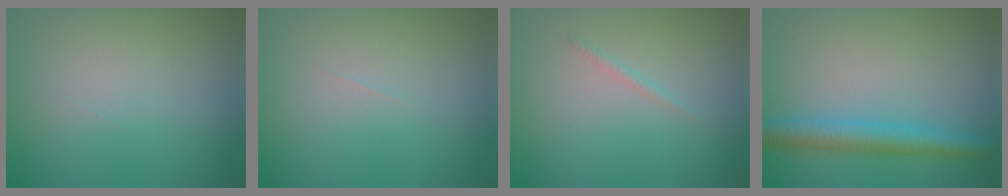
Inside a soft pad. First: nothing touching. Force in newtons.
{"total": 0.0}
{"total": 0.6, "press": 0.6, "slide": 0.1}
{"total": 3.9, "press": 3.9, "slide": 0.2}